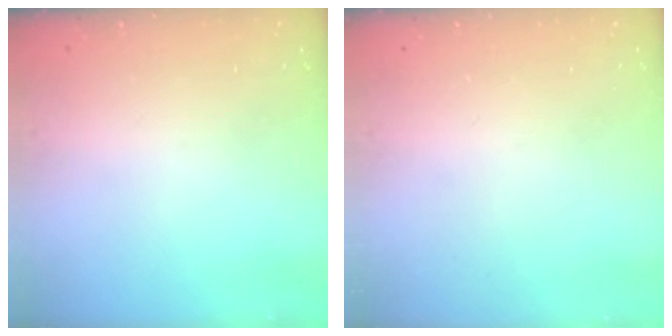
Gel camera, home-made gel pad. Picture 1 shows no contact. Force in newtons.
{"total": 0.0}